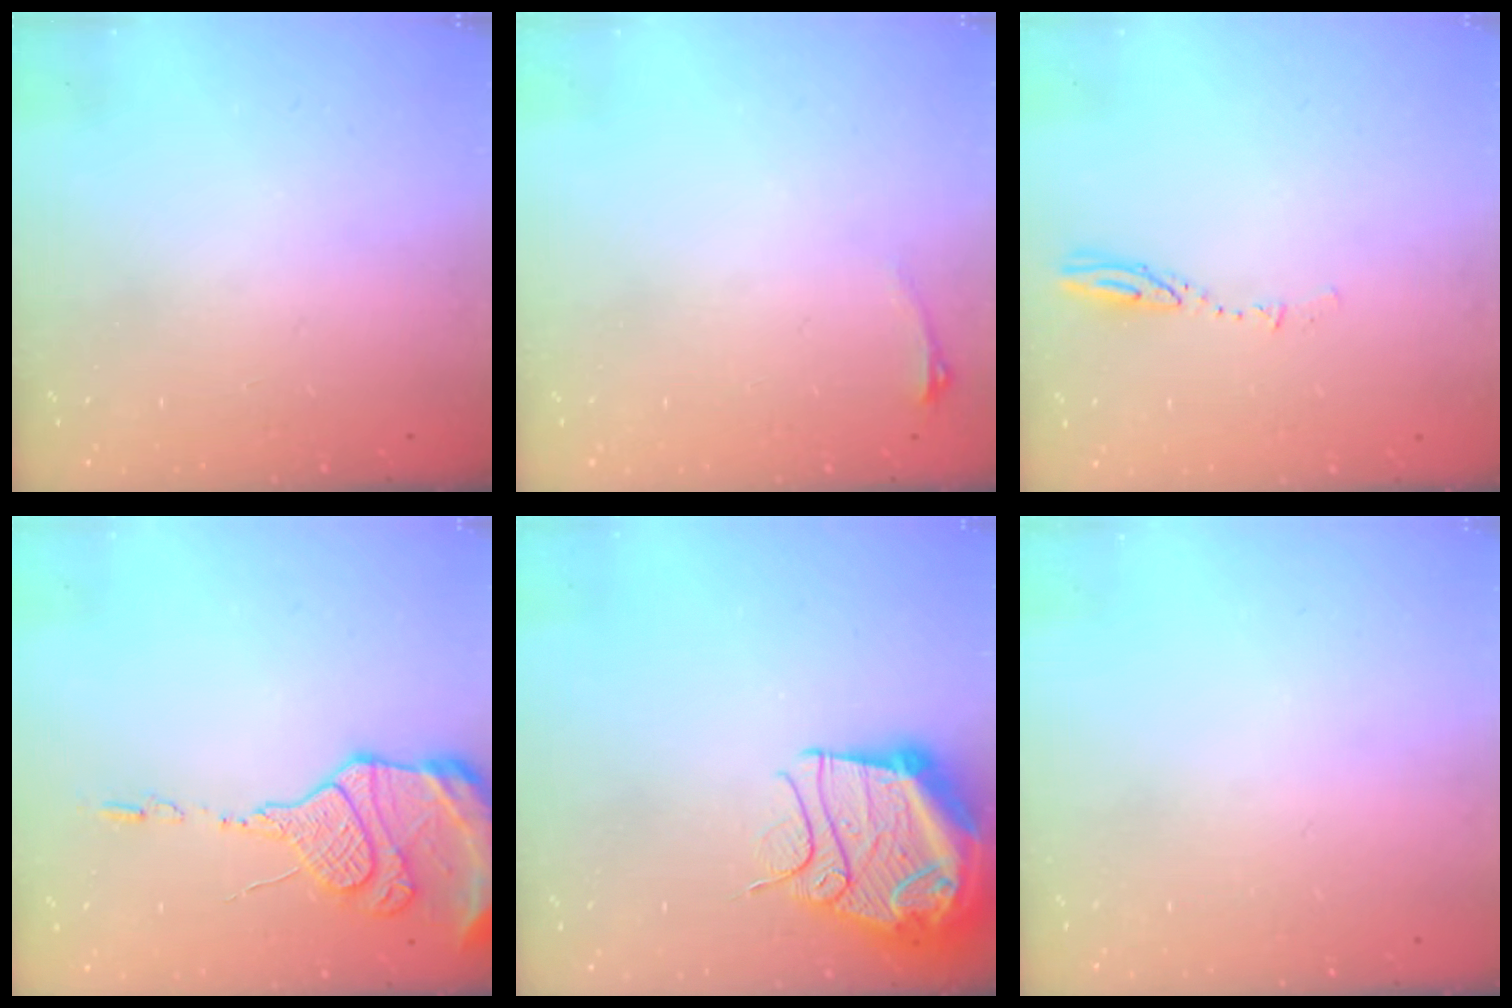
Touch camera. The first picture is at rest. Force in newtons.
{"total": 2.9, "press": 2.6, "slide": 1.5}
{"total": 3.1, "press": 3.1, "slide": 0.4}
{"total": 15.6, "press": 15.1, "slide": 3.7}
{"total": 17.5, "press": 17.4, "slide": 1.9}
{"total": 0.0}